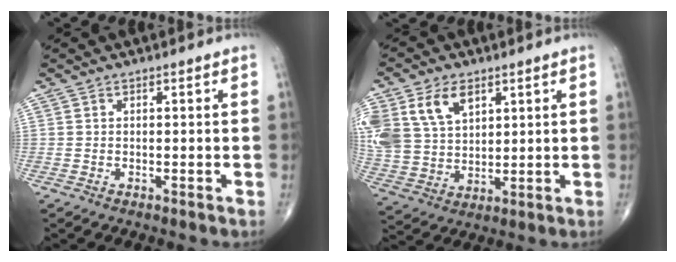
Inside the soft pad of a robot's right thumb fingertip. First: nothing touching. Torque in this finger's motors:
{"motor_torque": [-0.16, 0.66, 0.76, 0.71, 0.45]}